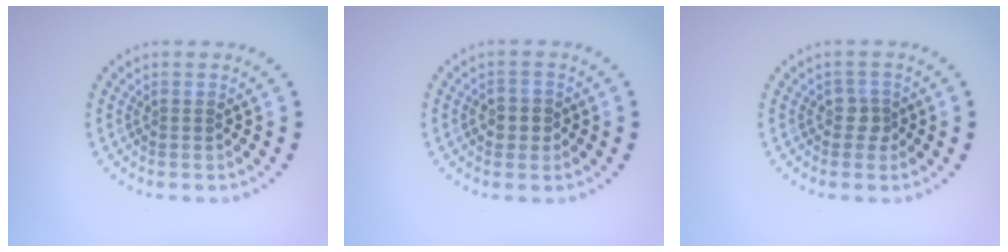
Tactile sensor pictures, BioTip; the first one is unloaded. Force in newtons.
{"total": 1.9, "press": 1.8, "slide": 0.6}
{"total": 1.4, "press": 1.2, "slide": 0.8}